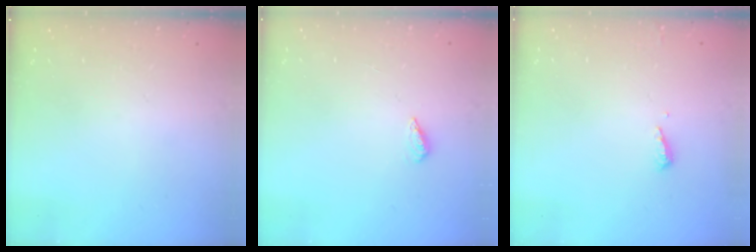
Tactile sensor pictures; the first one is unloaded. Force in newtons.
{"total": 2.1, "press": 1.9, "slide": 0.8}
{"total": 5.1, "press": 5.1, "slide": 0.5}